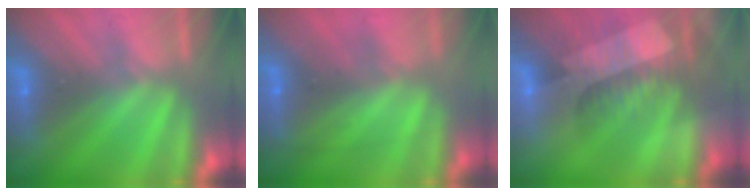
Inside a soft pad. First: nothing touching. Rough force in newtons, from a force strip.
{"total": 2.3}
{"total": 3.3}